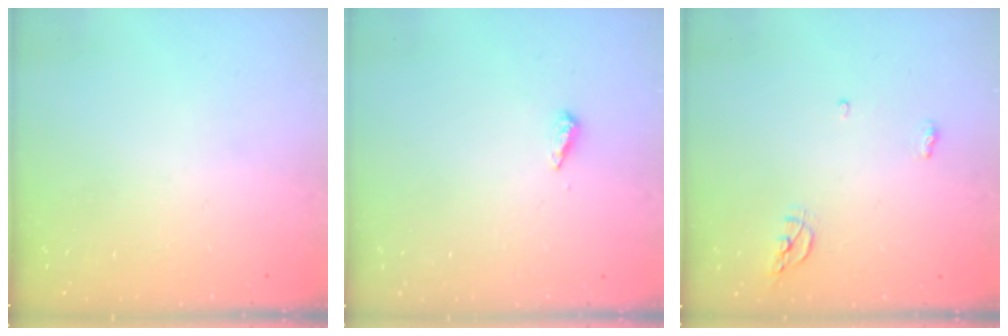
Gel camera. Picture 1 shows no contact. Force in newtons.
{"total": 4.3, "press": 4.2, "slide": 0.6}
{"total": 7.2, "press": 5.3, "slide": 4.9}